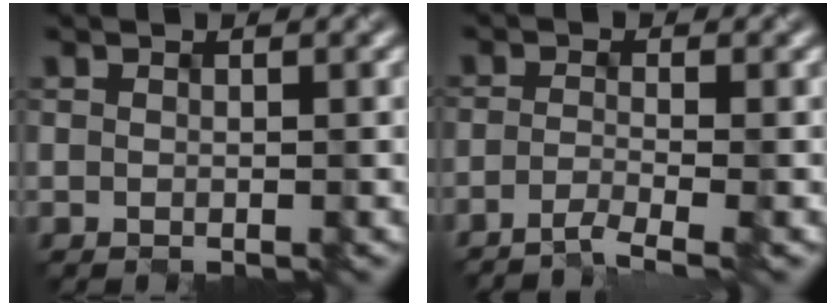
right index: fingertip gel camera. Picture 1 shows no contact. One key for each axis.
{"total": 2.6, "fx": -2.1, "fy": 0.2, "fz": 1.5, "tx": -0.026, "ty": -0.004, "tz": -0.049}